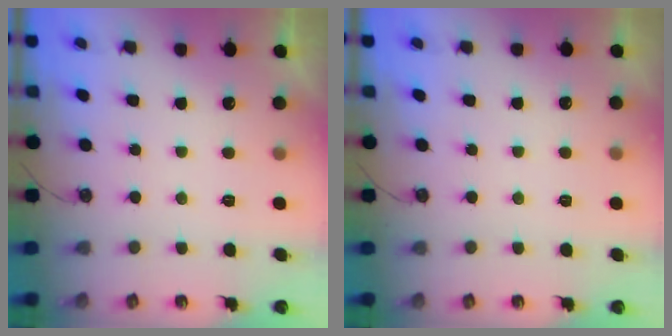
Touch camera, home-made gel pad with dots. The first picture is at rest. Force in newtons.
{"total": 2.0, "press": 2.0, "slide": 0.4}